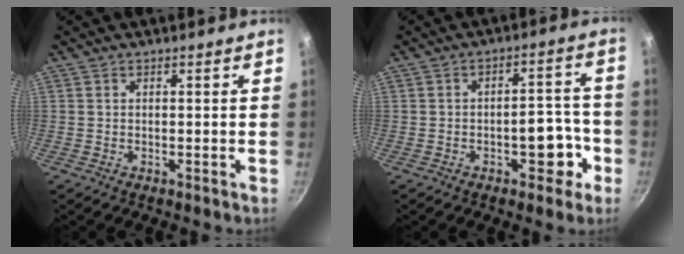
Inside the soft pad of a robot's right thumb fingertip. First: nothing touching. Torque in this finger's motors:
{"motor_torque": [1.25, 1.02, 1.18, -0.77, 0.28]}